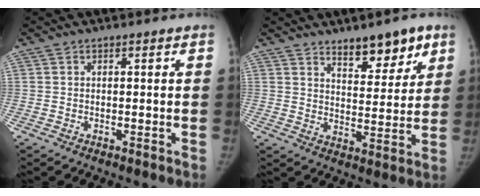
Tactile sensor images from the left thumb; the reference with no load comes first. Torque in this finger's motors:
{"motor_torque": [0.00, 0.02, 0.35, -0.06, 0.00]}